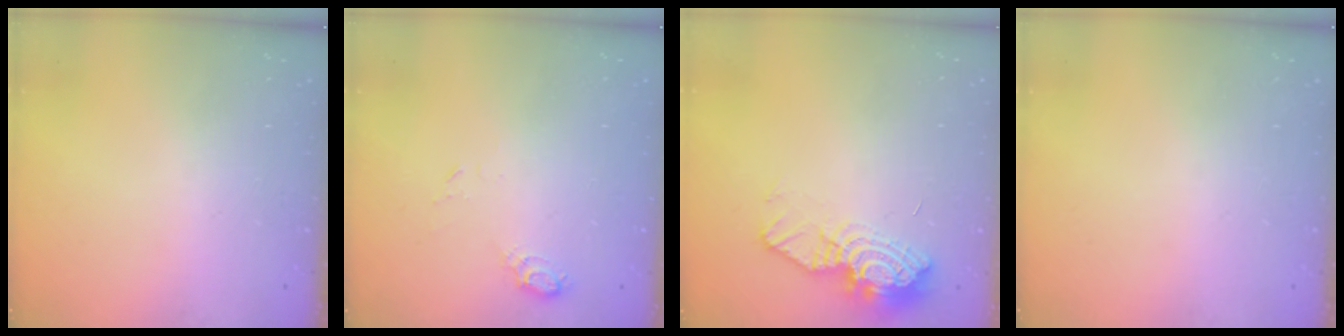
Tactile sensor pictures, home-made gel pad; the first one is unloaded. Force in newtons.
{"total": 6.7, "press": 6.5, "slide": 1.5}
{"total": 11.3, "press": 11.2, "slide": 1.0}
{"total": 0.0}